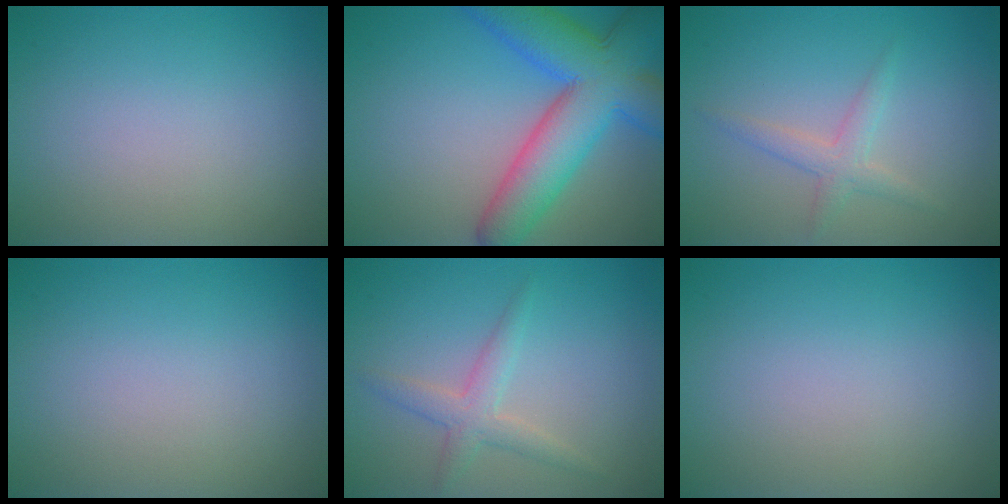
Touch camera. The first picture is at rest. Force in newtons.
{"total": 10.0, "press": 10.0, "slide": 0.5}
{"total": 2.0, "press": 2.0, "slide": 0.1}
{"total": 0.0}
{"total": 2.5, "press": 2.5, "slide": 0.0}
{"total": 0.0}